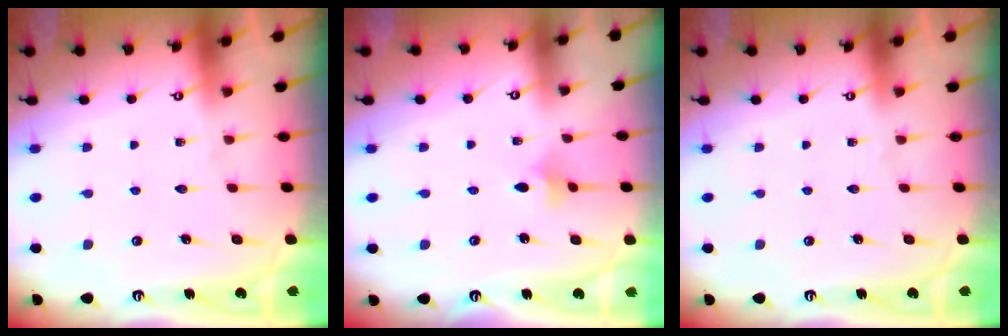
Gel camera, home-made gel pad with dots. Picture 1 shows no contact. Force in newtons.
{"total": 1.9, "press": 1.8, "slide": 0.5}
{"total": 0.0}